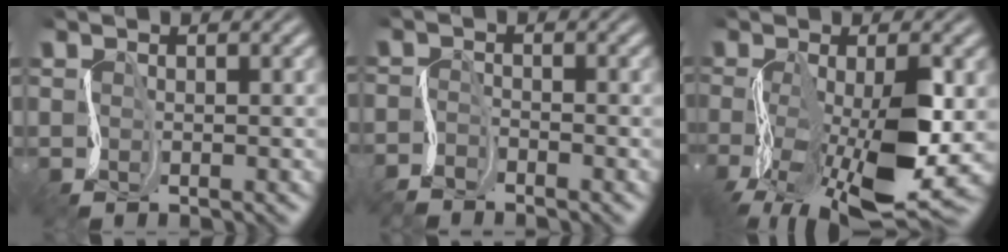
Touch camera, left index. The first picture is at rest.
{"total": 2.6, "force": [-2.6, 0.4, 0.2], "torque": [-0.009, -0.001, -0.061]}
{"total": 12.0, "force": [-3.9, 4.6, 10.4], "torque": [-0.207, -0.021, -0.063]}